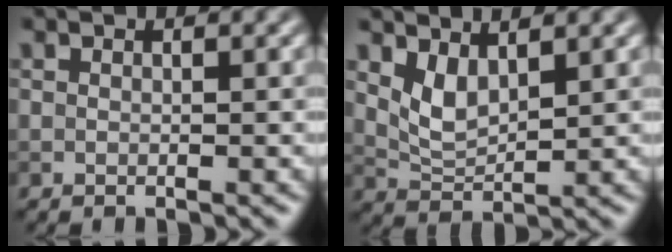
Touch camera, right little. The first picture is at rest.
{"total": 2.6, "force": [1.1, 1.3, 1.9], "torque": [-0.044, -0.008, 0.033]}